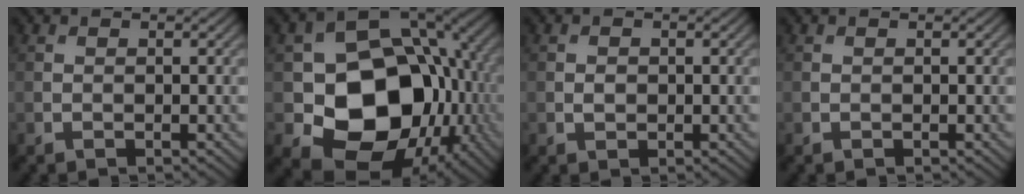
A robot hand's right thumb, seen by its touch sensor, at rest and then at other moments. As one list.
[{"total": 16.6, "force": [-2.3, 12.5, 10.7], "torque": [-0.161, -0.037, -0.033]}, {"total": 1.0, "force": [0.0, 0.8, 0.6], "torque": [-0.010, -0.003, -0.003]}, {"total": 0.0}]